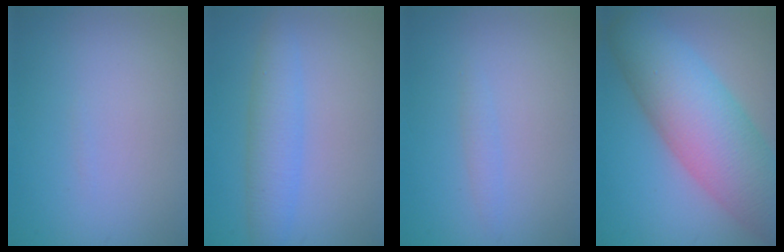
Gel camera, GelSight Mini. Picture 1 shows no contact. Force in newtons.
{"total": 3.4, "press": 3.4, "slide": 0.1}
{"total": 0.9, "press": 0.9, "slide": 0.0}
{"total": 10.7, "press": 10.7, "slide": 0.6}